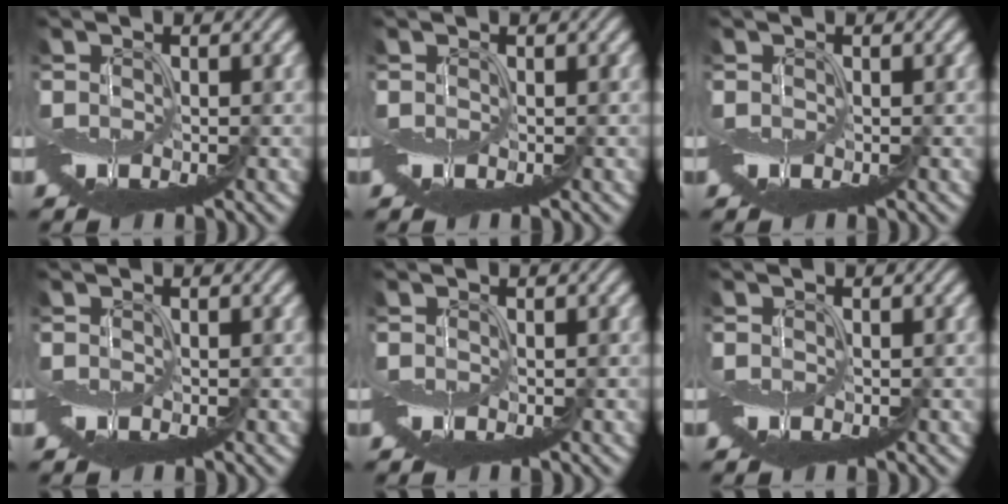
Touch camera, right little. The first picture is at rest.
{"total": 0.0}
{"total": 0.0}
{"total": 0.0}
{"total": 0.0}
{"total": 0.0}